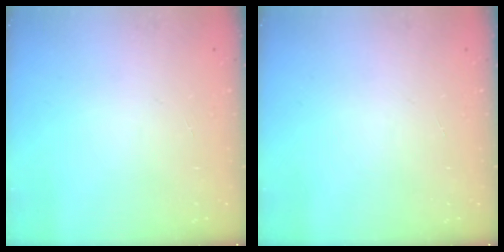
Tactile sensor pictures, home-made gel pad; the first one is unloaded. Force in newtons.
{"total": 0.0}